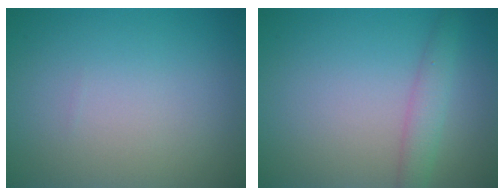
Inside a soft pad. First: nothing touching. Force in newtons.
{"total": 2.2, "press": 2.2, "slide": 0.1}